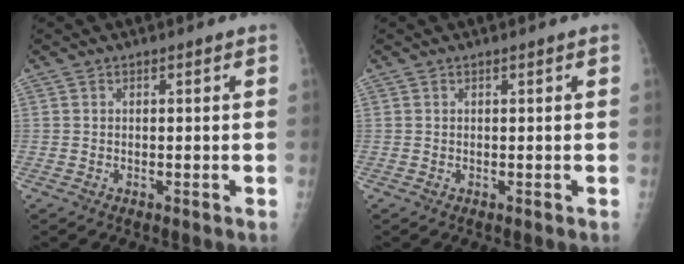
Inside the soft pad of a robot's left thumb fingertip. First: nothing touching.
{"total": 0.0}